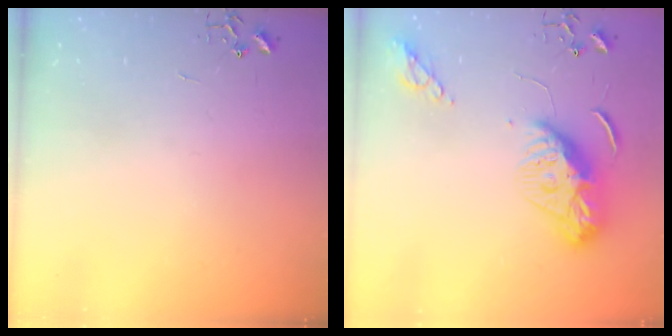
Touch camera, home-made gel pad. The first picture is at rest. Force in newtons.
{"total": 11.6, "press": 11.6, "slide": 1.0}